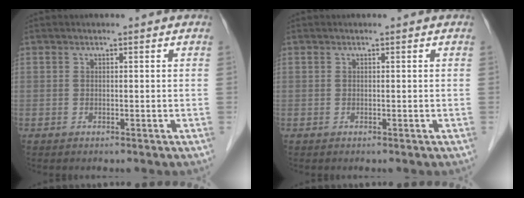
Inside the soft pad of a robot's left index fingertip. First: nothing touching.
{"total": 0.0}